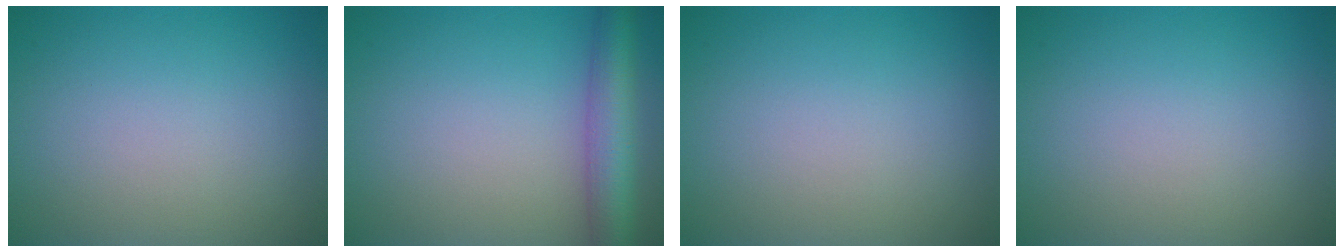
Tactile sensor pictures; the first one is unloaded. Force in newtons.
{"total": 5.3, "press": 5.3, "slide": 0.3}
{"total": 0.0}
{"total": 0.0}